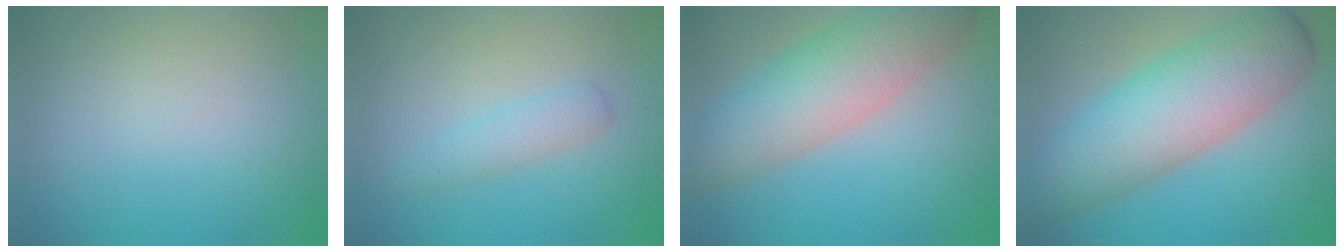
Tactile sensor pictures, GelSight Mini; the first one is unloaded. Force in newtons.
{"total": 2.0, "press": 2.0, "slide": 0.1}
{"total": 8.0, "press": 8.0, "slide": 0.3}
{"total": 9.8, "press": 9.8, "slide": 0.1}